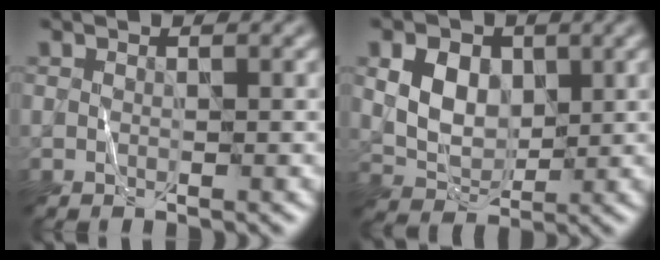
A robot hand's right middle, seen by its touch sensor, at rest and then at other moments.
{"total": 4.5, "force": [1.4, 3.4, 2.6], "torque": [-0.053, -0.002, 0.025]}